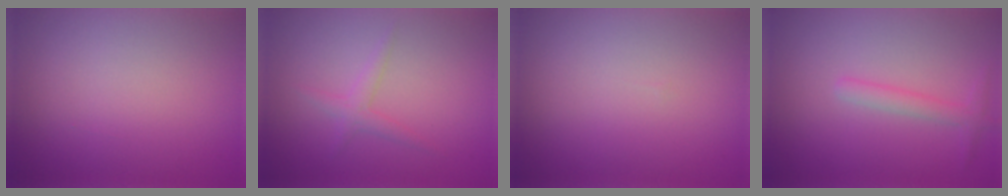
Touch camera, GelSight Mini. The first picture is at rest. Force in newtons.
{"total": 1.4, "press": 1.4, "slide": 0.0}
{"total": 0.0}
{"total": 1.6, "press": 1.6, "slide": 0.1}